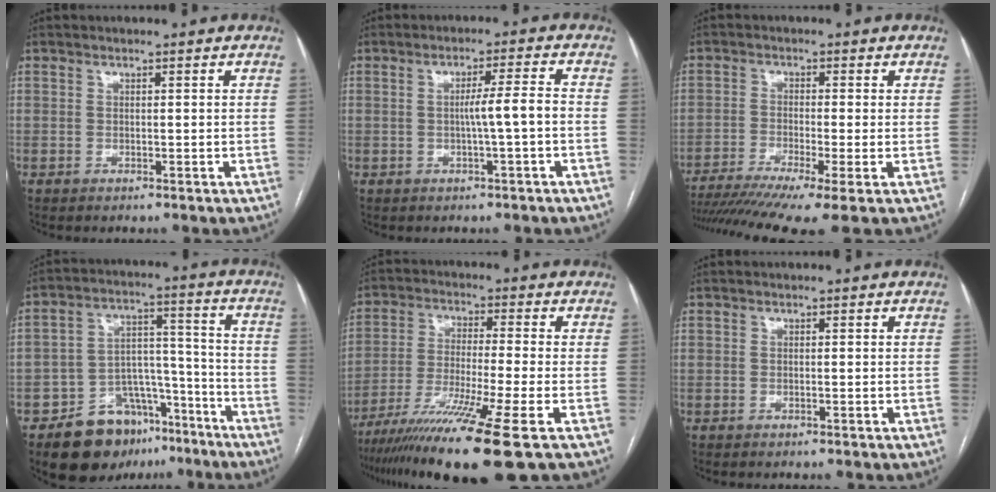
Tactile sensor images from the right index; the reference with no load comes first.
{"total": 5.9, "force": [-1.0, -0.9, 5.7], "torque": [-0.090, 0.012, -0.015]}
{"total": 13.6, "force": [-9.8, 0.1, 9.4], "torque": [-0.165, -0.025, -0.158]}
{"total": 13.9, "force": [-9.3, 8.5, 5.8], "torque": [-0.071, 0.054, -0.139]}
{"total": 14.8, "force": [-9.7, -1.8, 11.0], "torque": [-0.205, -0.047, -0.167]}
{"total": 0.0}